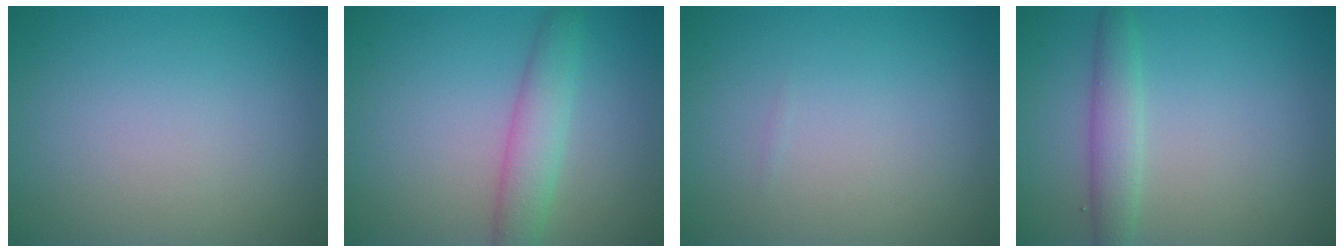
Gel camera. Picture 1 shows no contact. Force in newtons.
{"total": 3.5, "press": 3.5, "slide": 0.1}
{"total": 0.0}
{"total": 2.5, "press": 2.5, "slide": 0.2}